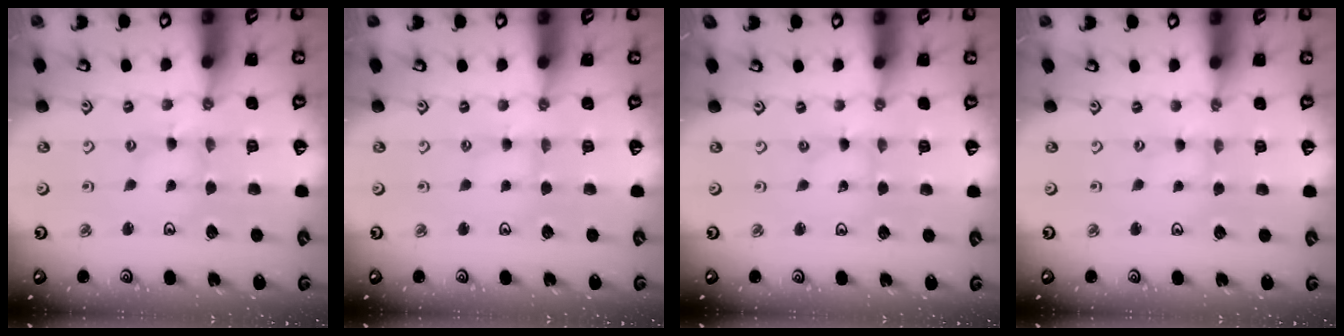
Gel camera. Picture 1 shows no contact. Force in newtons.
{"total": 2.5, "press": 2.4, "slide": 0.4}
{"total": 0.0}
{"total": 0.0}